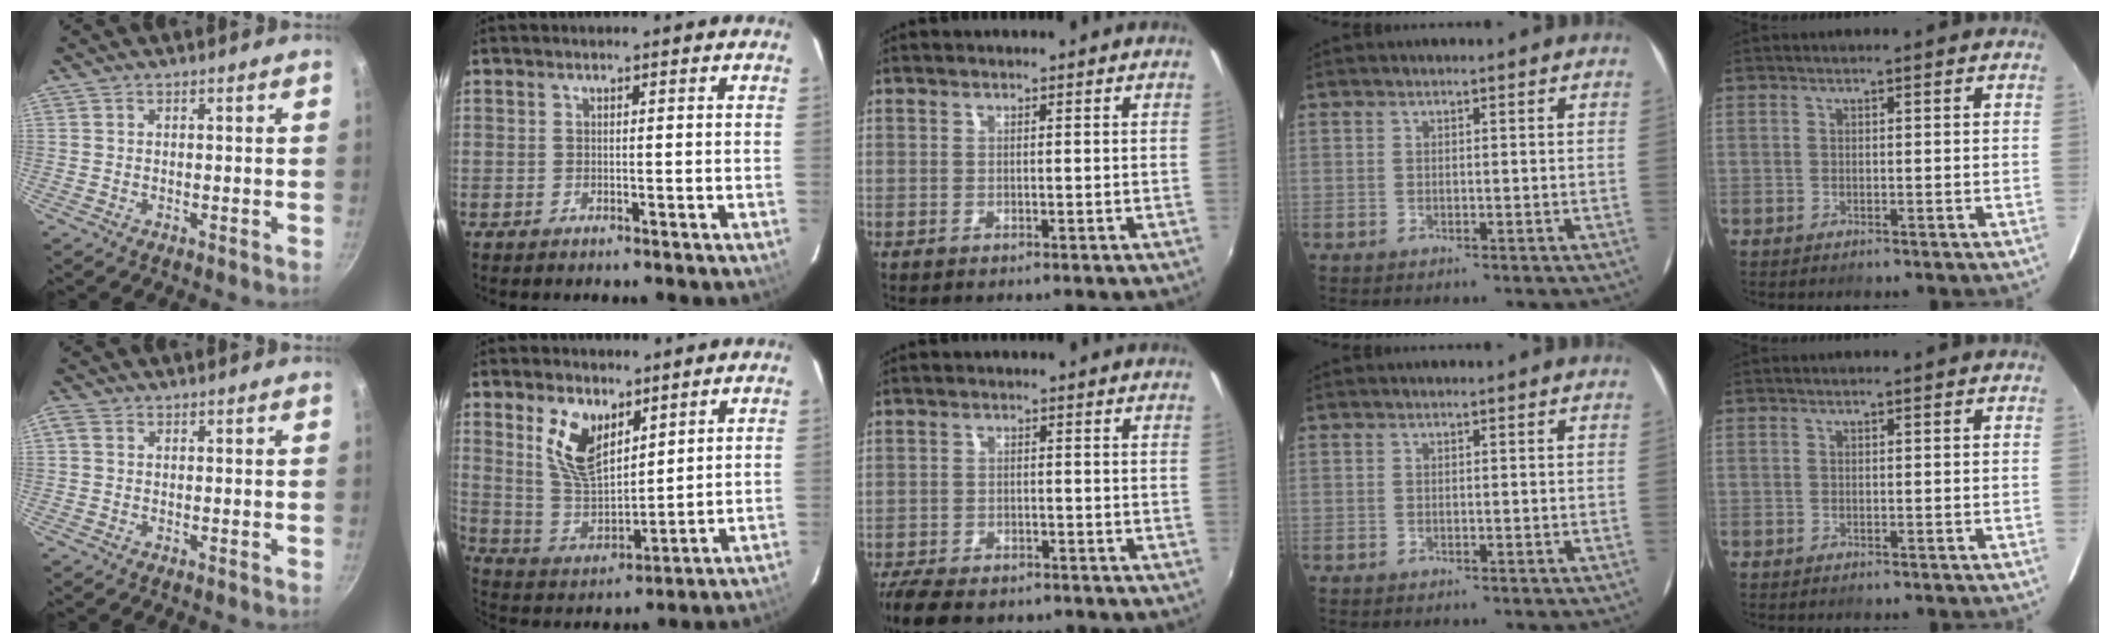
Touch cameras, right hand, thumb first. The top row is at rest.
{"thumb": {"total": 1.6, "force": [0.3, 1.2, 0.9], "torque": [-0.021, 0.005, 0.004]}, "index": {"total": 11.0, "force": [5.6, 5.7, 7.6], "torque": [-0.145, 0.008, 0.122]}, "middle": {"total": 10.3, "force": [-8.2, 3.9, 4.8], "torque": [-0.114, -0.027, -0.136]}}